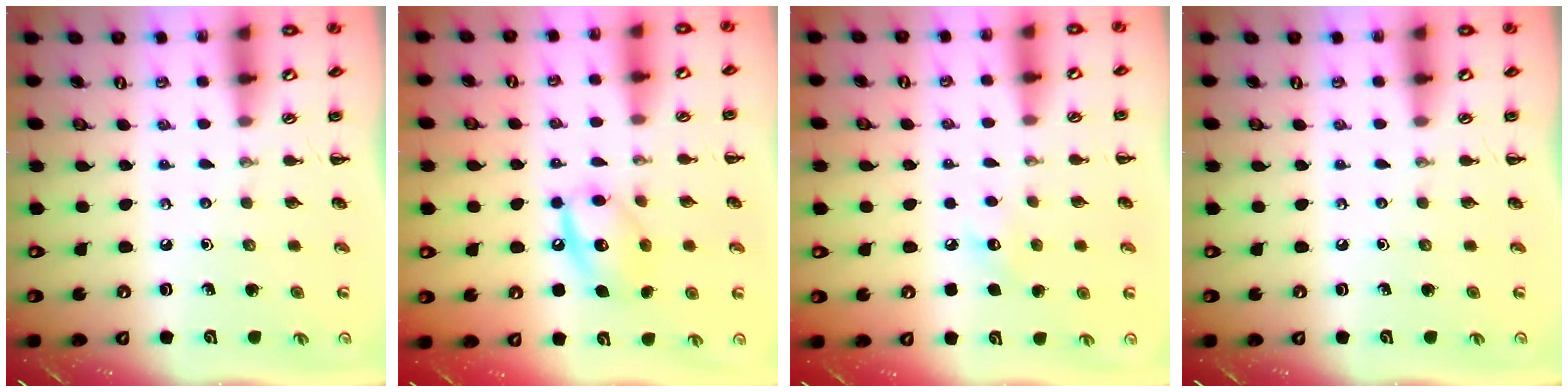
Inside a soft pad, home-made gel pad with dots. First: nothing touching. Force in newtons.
{"total": 11.9, "press": 11.8, "slide": 1.7}
{"total": 5.9, "press": 5.7, "slide": 1.6}
{"total": 0.0}